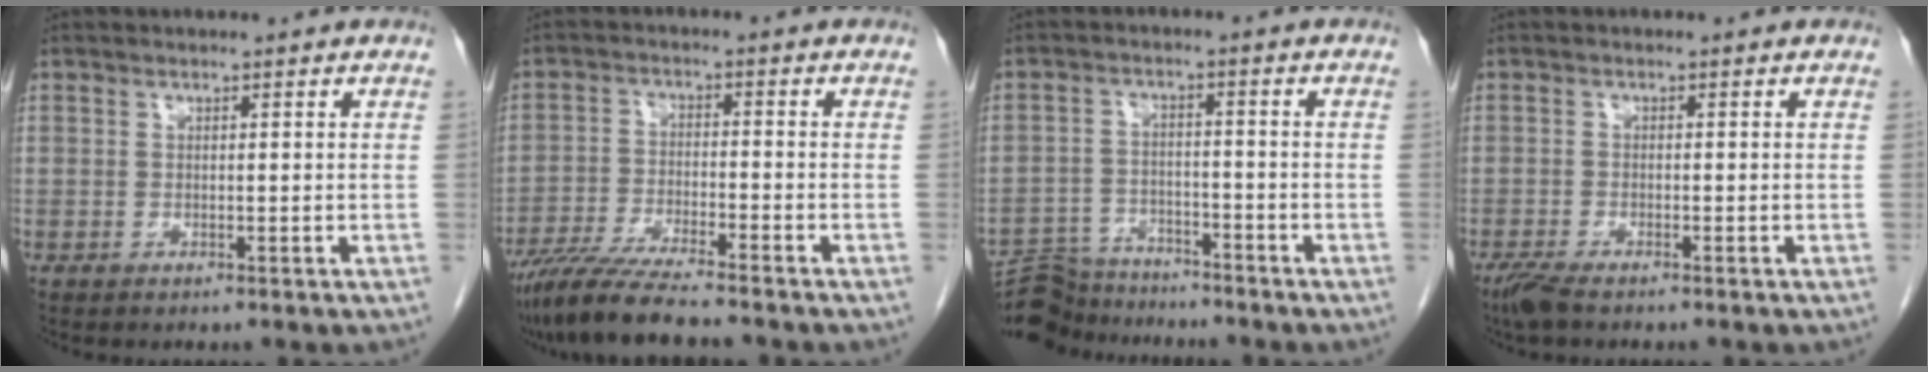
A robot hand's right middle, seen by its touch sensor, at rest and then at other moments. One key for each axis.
{"total": 9.5, "fx": -8.2, "fy": -0.3, "fz": 4.8, "tx": -0.084, "ty": -0.031, "tz": -0.143}
{"total": 9.0, "fx": -8.6, "fy": 2.4, "fz": 0.2, "tx": -0.002, "ty": 0.013, "tz": -0.145}
{"total": 2.9, "fx": -2.3, "fy": 0.5, "fz": 1.8, "tx": -0.043, "ty": -0.010, "tz": -0.044}